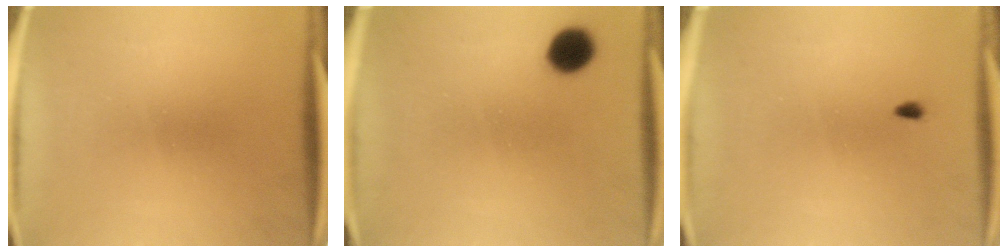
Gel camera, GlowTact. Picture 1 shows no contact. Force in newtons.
{"total": 6.1}
{"total": 0.6}